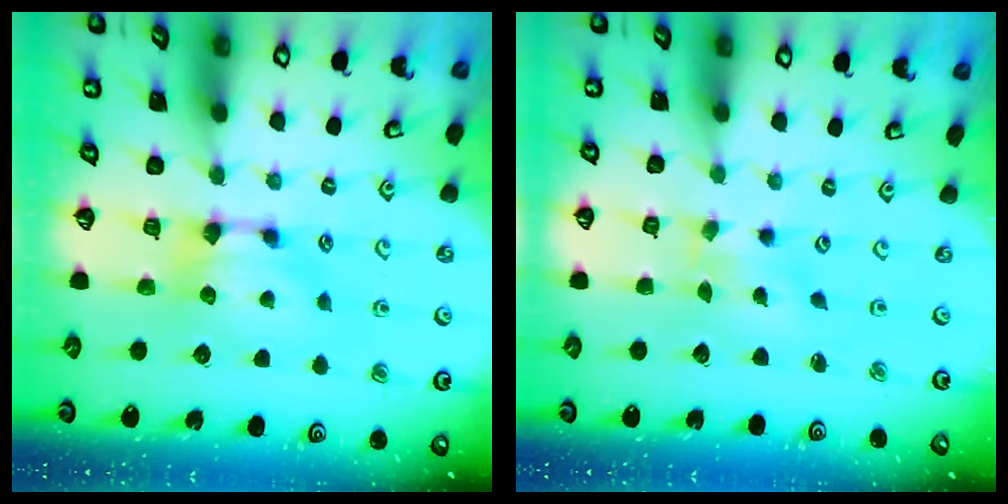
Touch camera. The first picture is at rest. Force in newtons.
{"total": 2.8, "press": 2.6, "slide": 1.0}